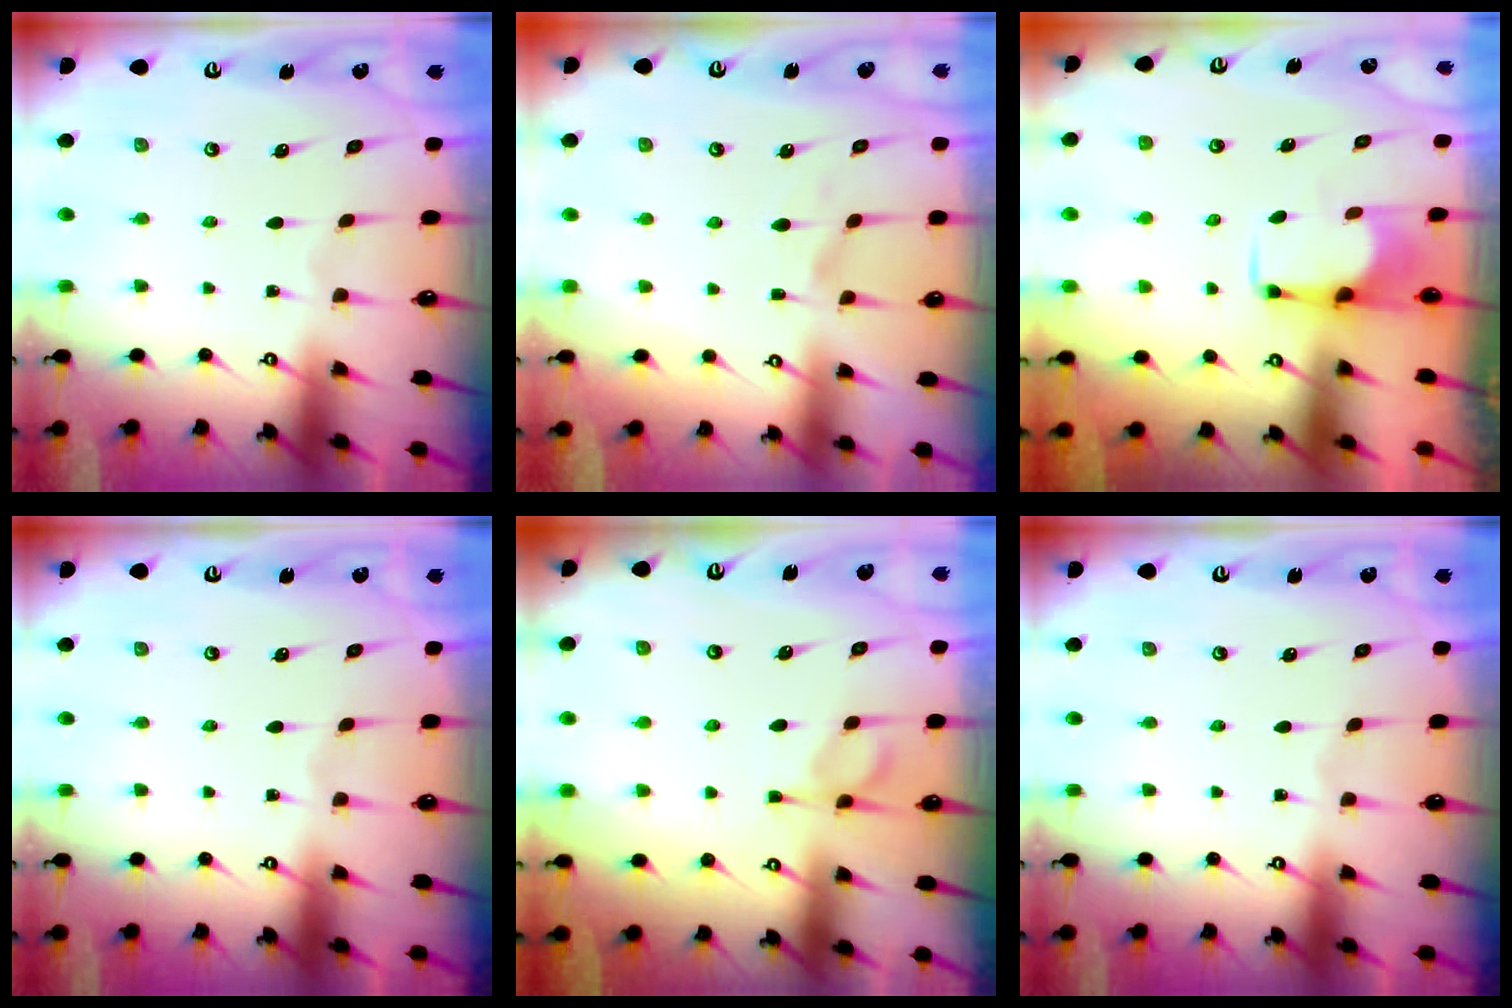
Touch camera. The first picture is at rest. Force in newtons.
{"total": 4.3, "press": 4.1, "slide": 1.2}
{"total": 2.7, "press": 2.6, "slide": 1.0}
{"total": 0.0}
{"total": 6.1, "press": 6.1, "slide": 0.5}
{"total": 0.0}